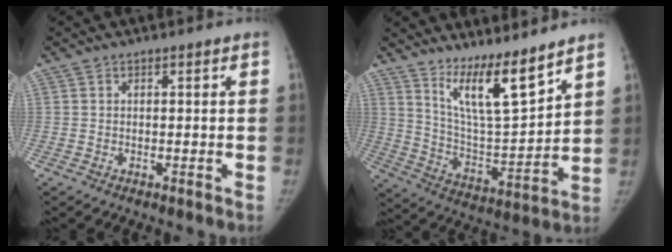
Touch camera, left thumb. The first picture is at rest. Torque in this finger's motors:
{"motor_torque": [0.38, 0.17, 1.08, -1.36, 0.10]}